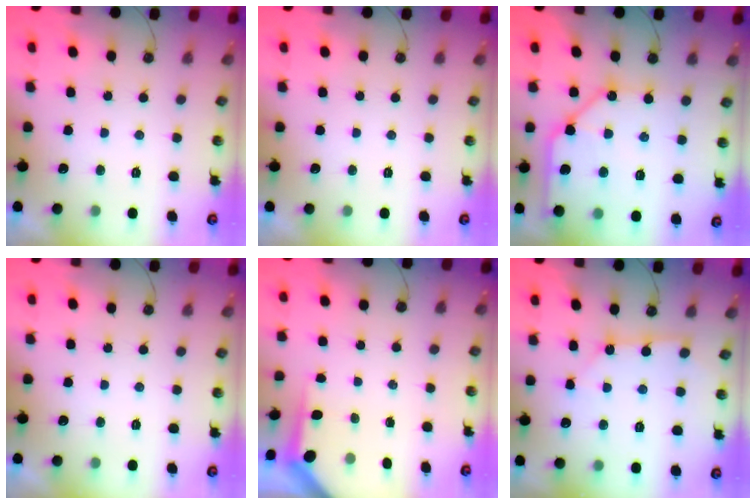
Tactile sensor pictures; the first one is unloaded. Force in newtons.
{"total": 0.0}
{"total": 14.2, "press": 14.1, "slide": 1.6}
{"total": 0.0}
{"total": 3.7, "press": 3.7, "slide": 0.3}
{"total": 2.8, "press": 2.8, "slide": 0.2}